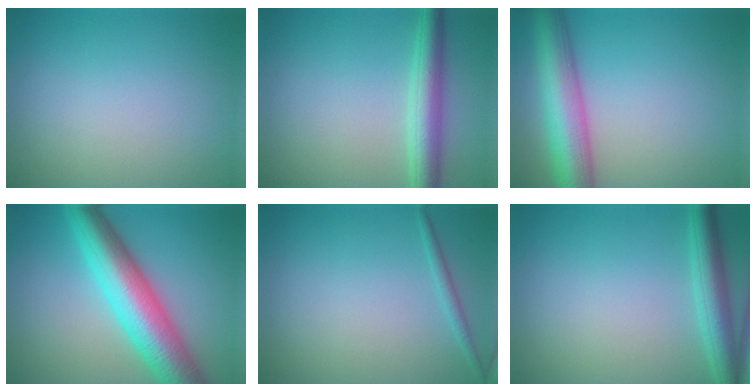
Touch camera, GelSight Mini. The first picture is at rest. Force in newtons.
{"total": 4.2, "press": 4.2, "slide": 0.1}
{"total": 8.1, "press": 8.1, "slide": 0.3}
{"total": 9.2, "press": 9.2, "slide": 0.0}
{"total": 1.0, "press": 1.0, "slide": 0.1}
{"total": 3.9, "press": 3.9, "slide": 0.3}